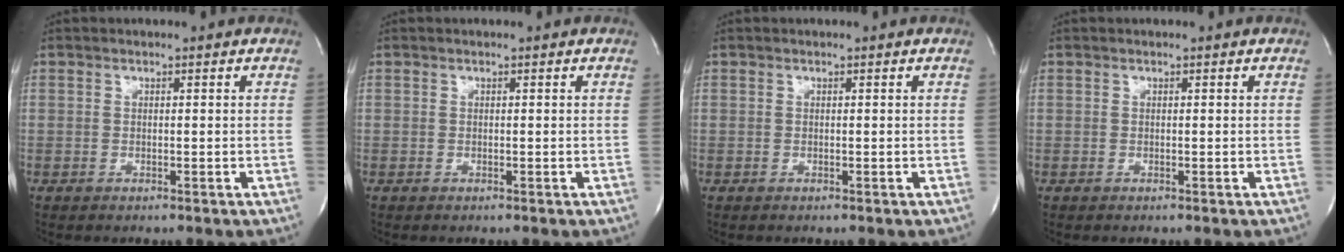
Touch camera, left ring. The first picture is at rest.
{"total": 0.0}
{"total": 0.0}
{"total": 0.0}